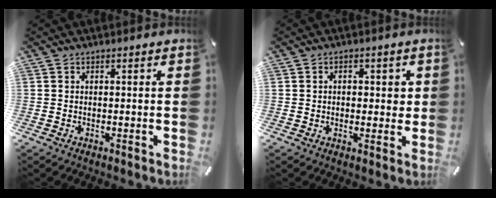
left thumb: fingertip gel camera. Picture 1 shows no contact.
{"total": 3.0, "force": [0.1, 2.3, 1.9], "torque": [-0.013, 0.000, -0.007]}